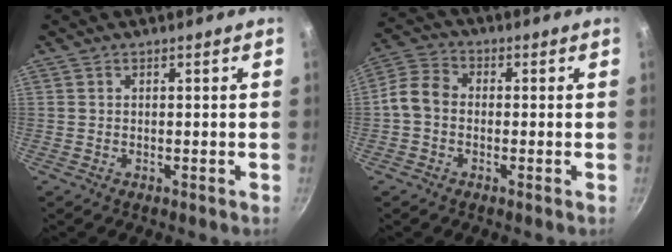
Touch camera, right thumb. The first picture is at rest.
{"total": 5.9, "force": [-1.0, 4.6, 3.6], "torque": [-0.064, 0.022, -0.038]}